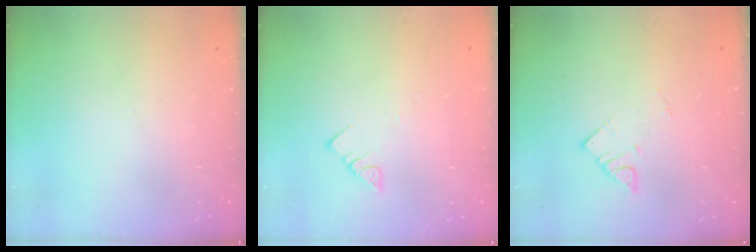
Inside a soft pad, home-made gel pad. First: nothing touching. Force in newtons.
{"total": 3.0, "press": 3.0, "slide": 0.1}
{"total": 2.7, "press": 2.7, "slide": 0.1}